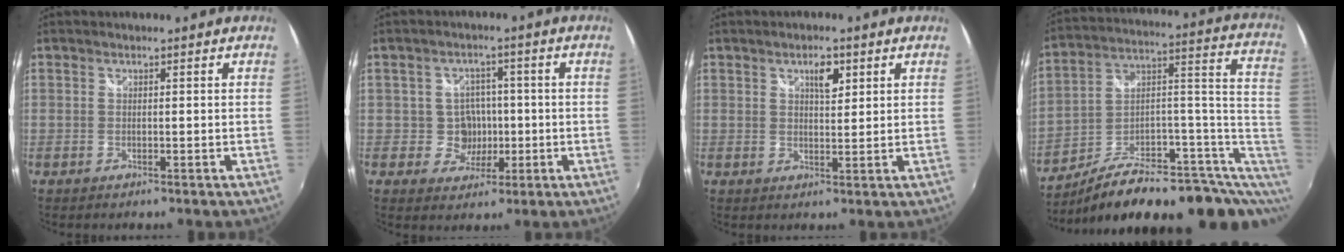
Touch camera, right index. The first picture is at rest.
{"total": 5.0, "force": [-0.6, 4.9, 0.9], "torque": [-0.022, 0.019, 0.001]}
{"total": 3.5, "force": [1.8, 1.2, 2.7], "torque": [-0.042, 0.005, 0.029]}
{"total": 21.5, "force": [-4.1, 10.0, 18.6], "torque": [-0.257, 0.020, -0.060]}